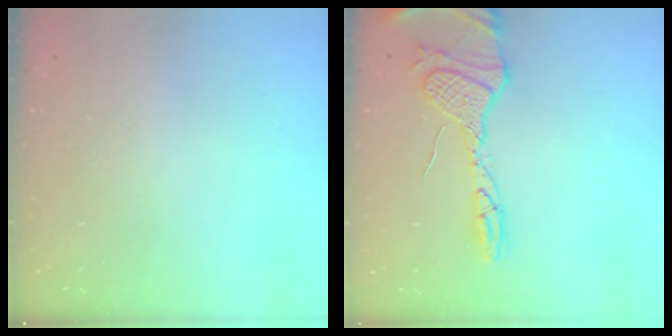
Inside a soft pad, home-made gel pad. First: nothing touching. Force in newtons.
{"total": 16.0, "press": 15.9, "slide": 1.6}